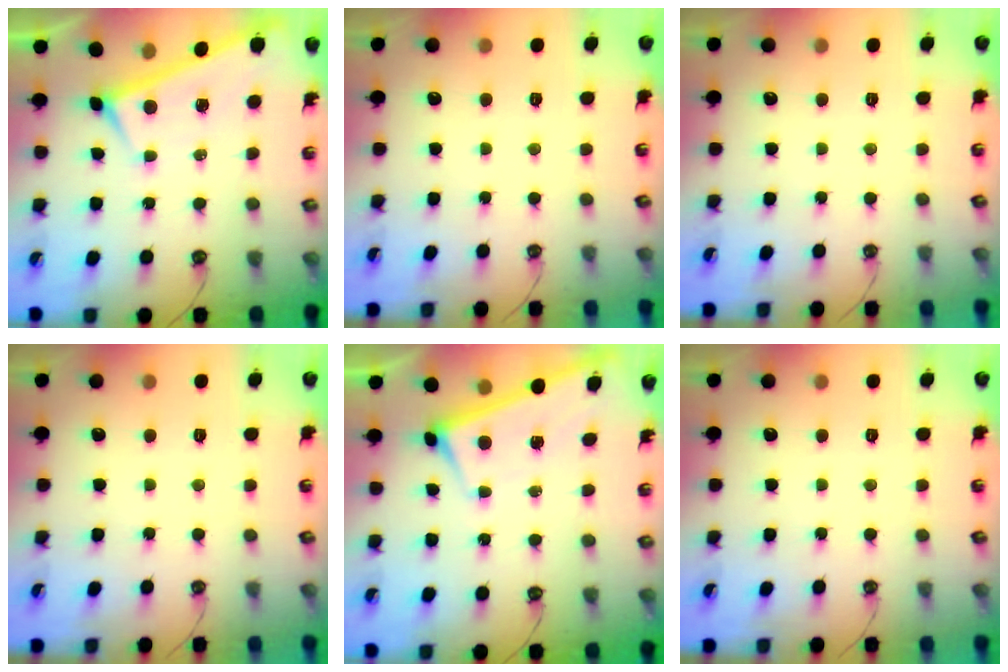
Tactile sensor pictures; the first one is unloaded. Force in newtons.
{"total": 0.0}
{"total": 0.0}
{"total": 0.0}
{"total": 2.8, "press": 2.8, "slide": 0.3}
{"total": 0.0}